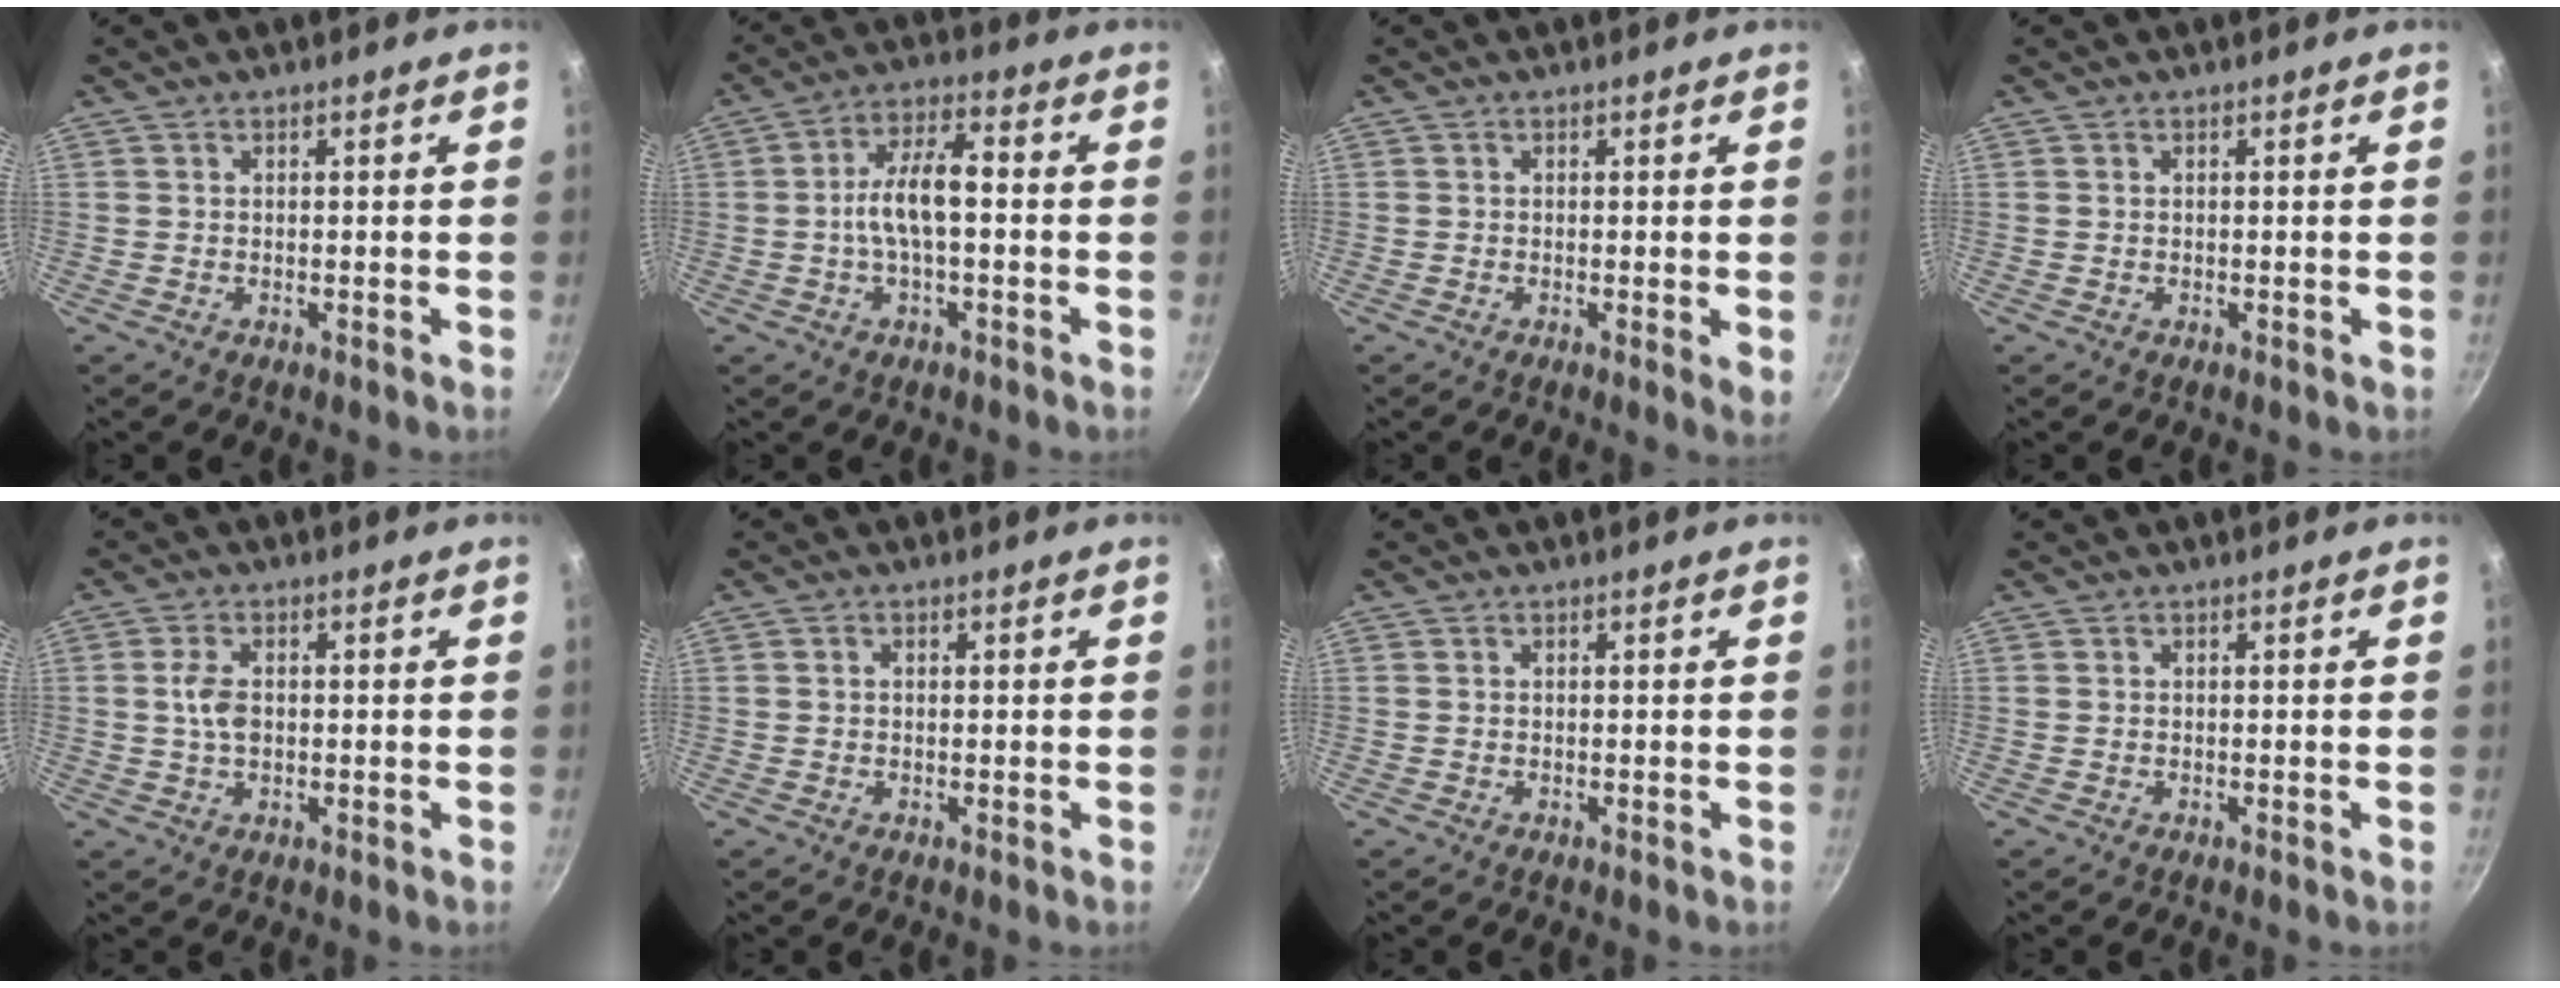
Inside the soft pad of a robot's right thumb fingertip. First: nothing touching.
{"total": 8.8, "force": [-0.6, 3.6, 8.0], "torque": [-0.141, 0.031, -0.019]}
{"total": 2.0, "force": [0.0, 0.4, 2.0], "torque": [-0.028, -0.007, -0.003]}
{"total": 0.0}
{"total": 4.3, "force": [0.2, 2.6, 3.4], "torque": [-0.063, 0.006, 0.000]}
{"total": 0.8, "force": [0.1, 0.7, 0.5], "torque": [-0.007, 0.005, 0.002]}
{"total": 0.0}
{"total": 0.0}